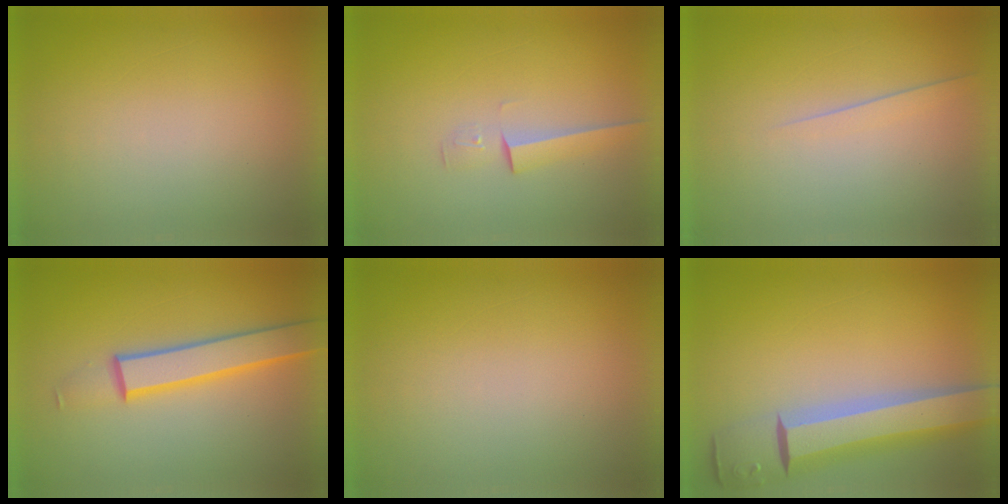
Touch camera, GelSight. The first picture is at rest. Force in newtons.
{"total": 2.3}
{"total": 1.5}
{"total": 4.7}
{"total": 0.0}
{"total": 8.5}